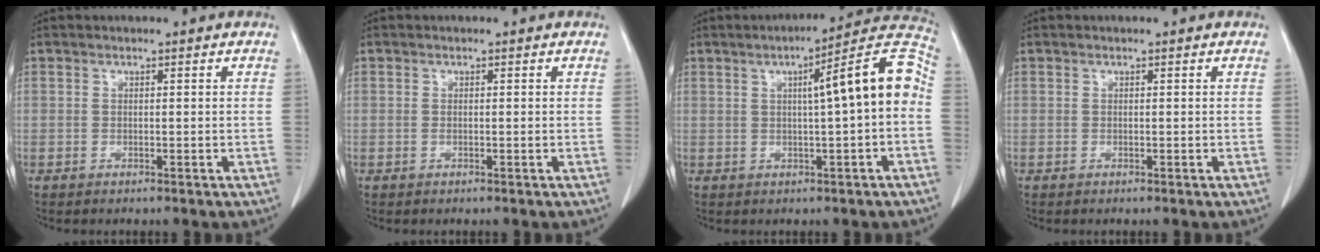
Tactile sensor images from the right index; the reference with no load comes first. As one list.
[{"total": 0.6, "force": [-0.1, 0.1, 0.6], "torque": [-0.012, -0.002, 0.001]}, {"total": 11.2, "force": [0.7, 0.3, 11.1], "torque": [-0.150, 0.031, 0.003]}, {"total": 0.0}]